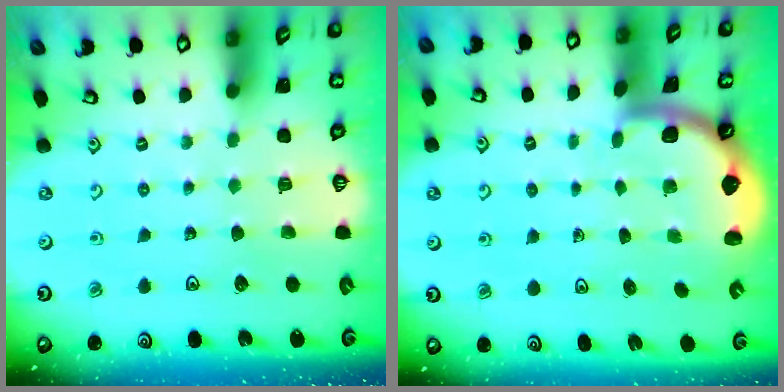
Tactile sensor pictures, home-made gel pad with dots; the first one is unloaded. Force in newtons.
{"total": 1.6, "press": 1.6, "slide": 0.1}